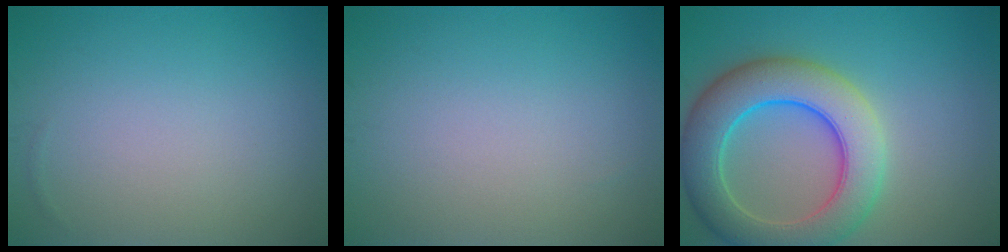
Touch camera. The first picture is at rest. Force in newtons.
{"total": 0.0}
{"total": 8.7, "press": 8.7, "slide": 0.5}